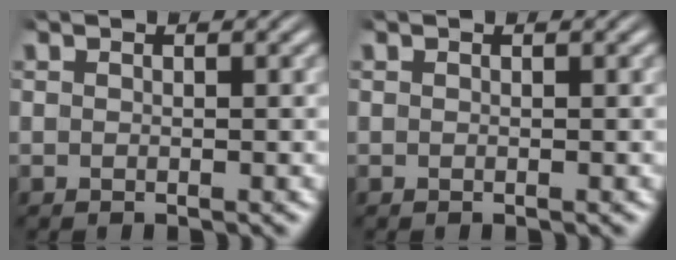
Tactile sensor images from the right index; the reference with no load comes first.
{"total": 0.0}